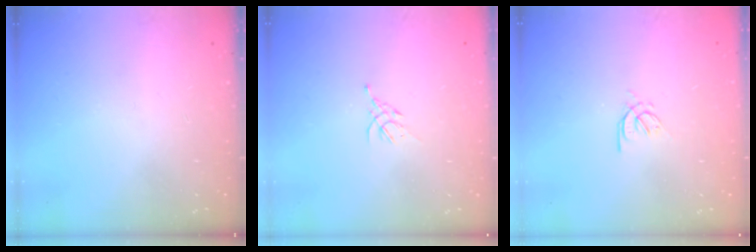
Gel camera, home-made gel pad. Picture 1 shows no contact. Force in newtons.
{"total": 1.9, "press": 1.8, "slide": 0.5}
{"total": 2.6, "press": 2.5, "slide": 0.7}